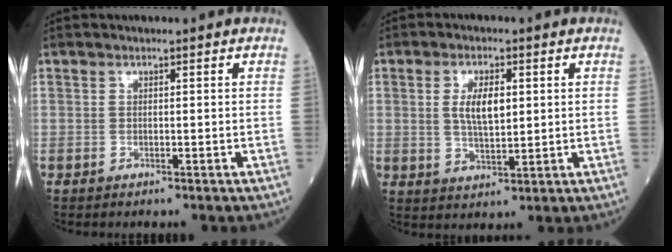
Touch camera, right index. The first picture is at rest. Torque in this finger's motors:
{"motor_torque": [0.81, 0.12, 0.33, 0.06]}